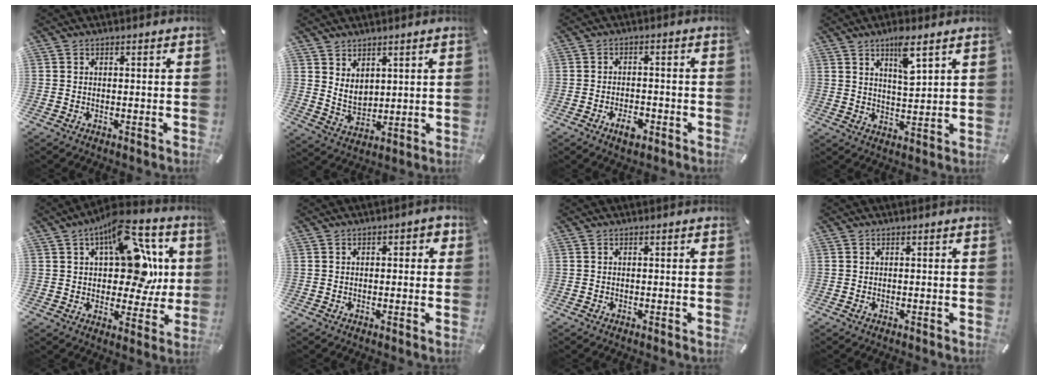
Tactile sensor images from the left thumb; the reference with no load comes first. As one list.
[{"total": 5.6, "force": [3.6, 4.0, 1.6], "torque": [-0.030, -0.021, 0.067]}, {"total": 4.8, "force": [-2.7, 2.6, 2.9], "torque": [-0.051, 0.013, -0.048]}, {"total": 7.4, "force": [4.9, 1.9, 5.2], "torque": [-0.083, -0.026, 0.079]}, {"total": 18.2, "force": [5.7, 10.2, 13.9], "torque": [-0.194, -0.025, 0.096]}, {"total": 2.1, "force": [-0.2, 1.3, 1.6], "torque": [-0.022, 0.005, -0.007]}, {"total": 0.0}, {"total": 0.0}]